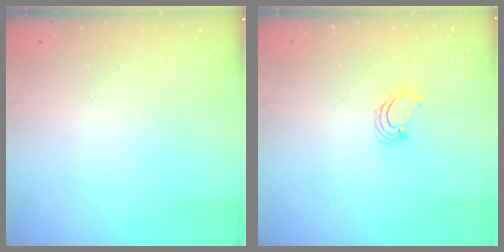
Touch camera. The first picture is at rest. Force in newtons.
{"total": 3.3, "press": 3.3, "slide": 0.3}